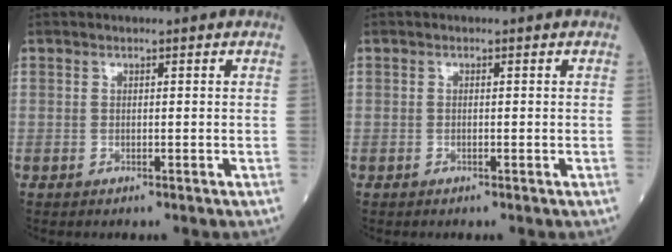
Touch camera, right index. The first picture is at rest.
{"total": 0.0}